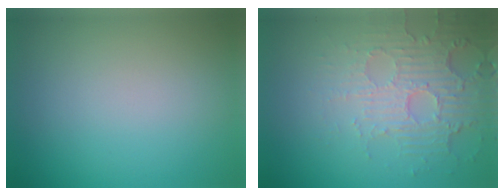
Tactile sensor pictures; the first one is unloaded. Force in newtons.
{"total": 5.5, "press": 3.5, "slide": 4.2}